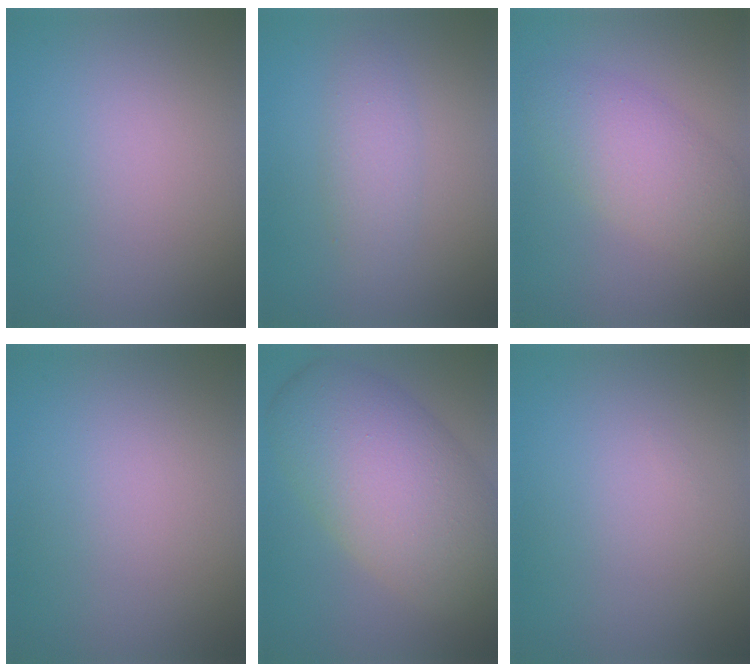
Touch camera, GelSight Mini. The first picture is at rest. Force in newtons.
{"total": 2.3, "press": 2.3, "slide": 0.1}
{"total": 4.6, "press": 4.6, "slide": 0.0}
{"total": 0.0}
{"total": 10.5, "press": 10.5, "slide": 0.9}
{"total": 0.0}